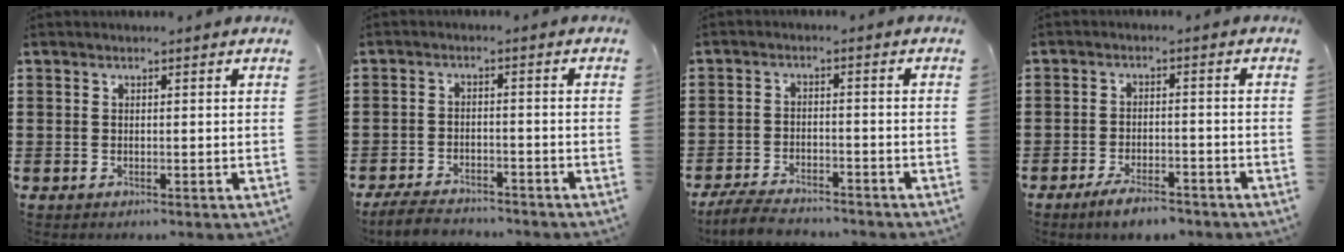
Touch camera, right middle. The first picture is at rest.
{"total": 4.1, "force": [-4.0, 0.7, 0.9], "torque": [-0.030, -0.002, -0.084]}
{"total": 4.7, "force": [-4.5, 0.8, 1.4], "torque": [-0.037, -0.002, -0.090]}
{"total": 4.2, "force": [-3.6, 0.8, 1.9], "torque": [-0.039, 0.000, -0.071]}